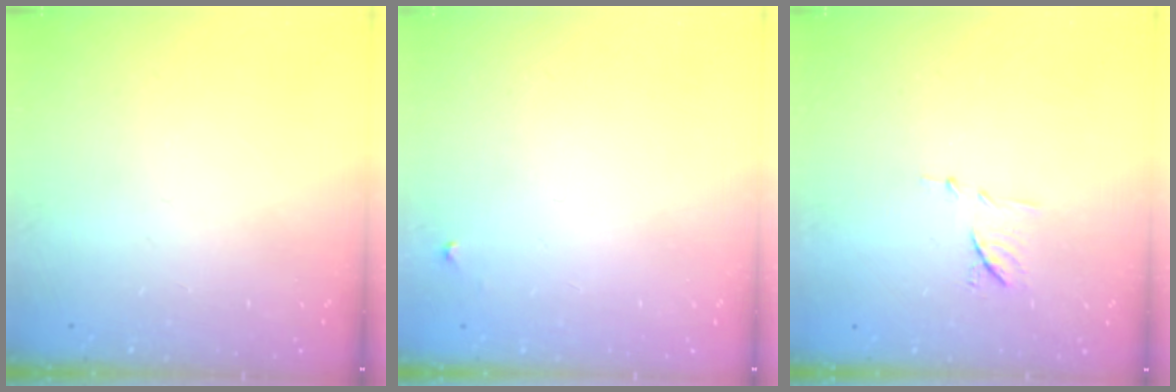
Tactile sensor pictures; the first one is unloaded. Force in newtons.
{"total": 4.2, "press": 4.1, "slide": 0.7}
{"total": 7.0, "press": 7.0, "slide": 0.6}